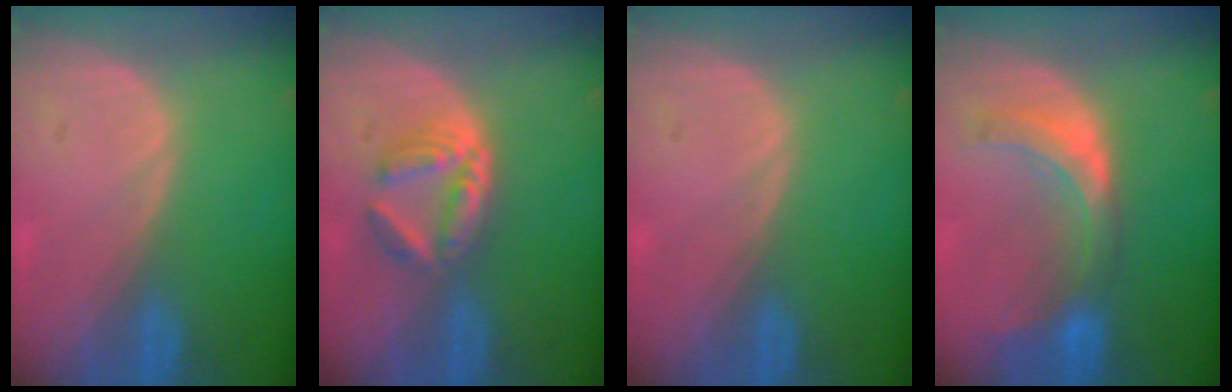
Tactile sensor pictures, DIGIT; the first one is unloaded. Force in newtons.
{"total": 6.2, "press": 5.4, "slide": 3.2}
{"total": 0.0}
{"total": 7.4, "press": 6.8, "slide": 2.9}